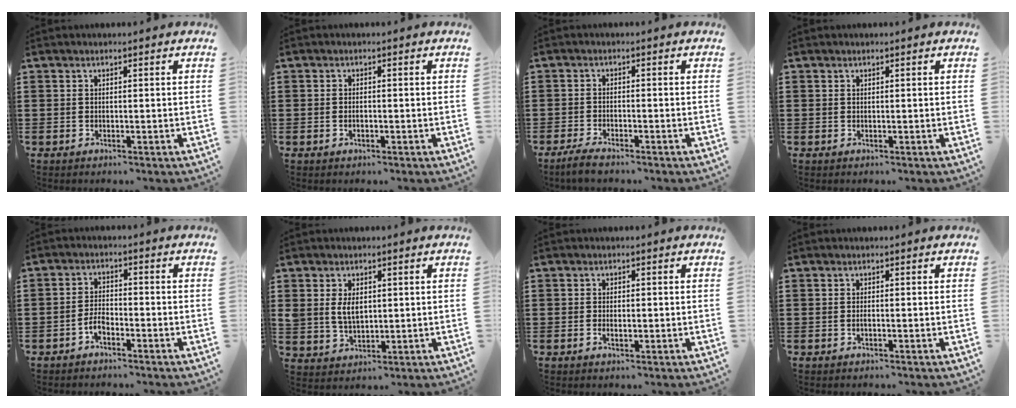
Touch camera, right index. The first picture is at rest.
{"total": 1.0, "force": [-0.3, 0.5, 0.8], "torque": [-0.017, -0.002, -0.006]}
{"total": 3.0, "force": [-2.7, 0.3, 1.2], "torque": [-0.035, 0.000, -0.057]}
{"total": 0.0}
{"total": 2.9, "force": [-1.9, 1.4, 1.7], "torque": [-0.041, 0.004, -0.040]}
{"total": 4.3, "force": [0.9, 2.9, 3.1], "torque": [-0.068, 0.010, 0.016]}
{"total": 1.6, "force": [-0.3, 0.8, 1.4], "torque": [-0.026, 0.002, -0.006]}
{"total": 0.6, "force": [-0.2, 0.1, 0.6], "torque": [-0.011, -0.003, -0.003]}